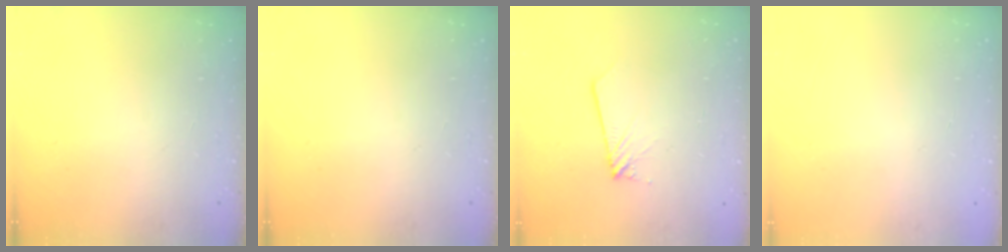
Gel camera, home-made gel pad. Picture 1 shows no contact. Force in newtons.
{"total": 0.0}
{"total": 1.7, "press": 1.7, "slide": 0.1}
{"total": 0.0}